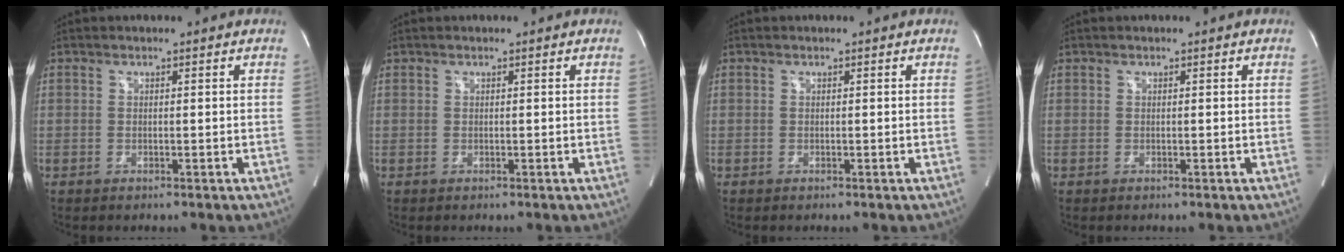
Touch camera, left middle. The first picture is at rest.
{"total": 0.0}
{"total": 0.0}
{"total": 0.0}